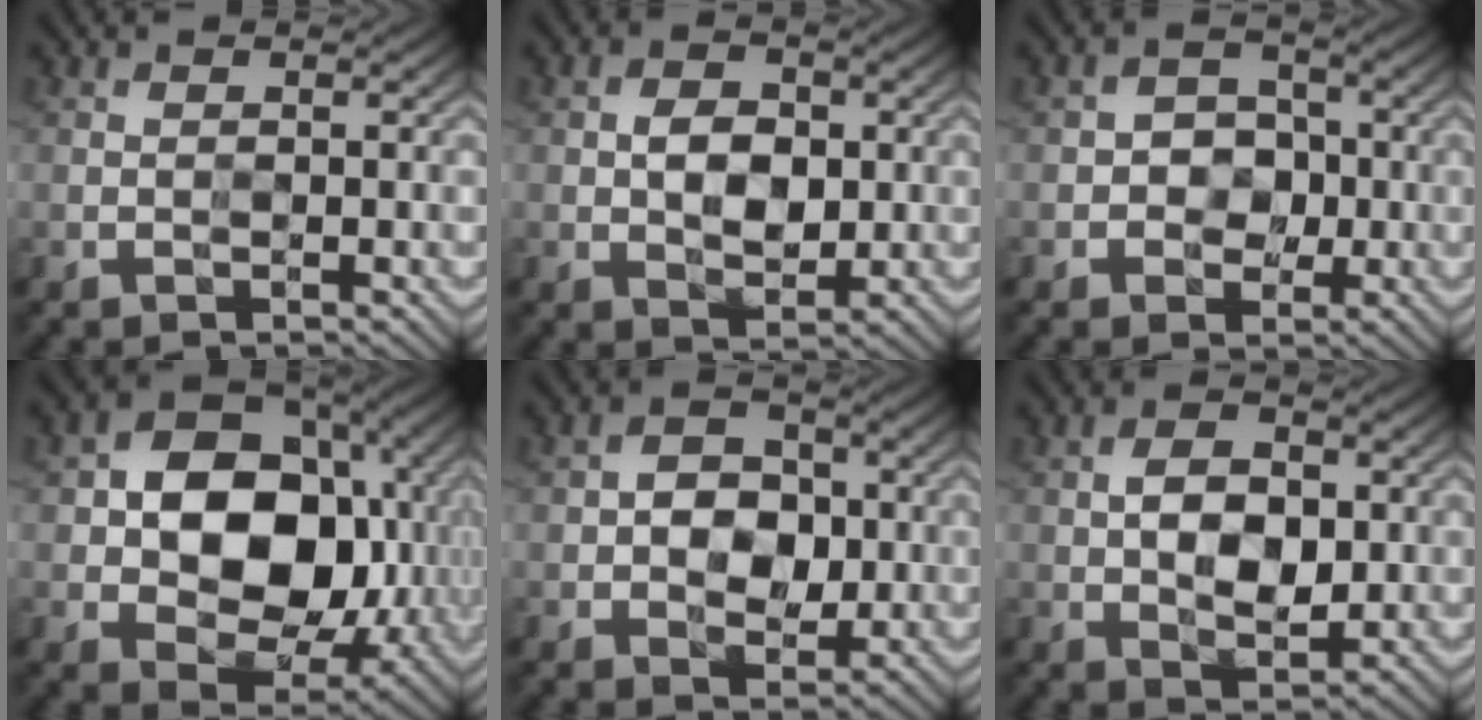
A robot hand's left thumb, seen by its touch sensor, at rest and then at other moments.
{"total": 4.5, "force": [0.2, 3.0, 3.4], "torque": [-0.059, -0.003, 0.002]}
{"total": 3.5, "force": [-0.7, 3.0, 1.7], "torque": [-0.016, -0.005, -0.022]}
{"total": 13.7, "force": [0.7, 10.1, 9.2], "torque": [-0.138, -0.003, 0.012]}
{"total": 5.1, "force": [-0.4, 3.8, 3.4], "torque": [-0.052, -0.002, -0.010]}
{"total": 5.9, "force": [0.2, 3.5, 4.7], "torque": [-0.086, -0.003, 0.003]}